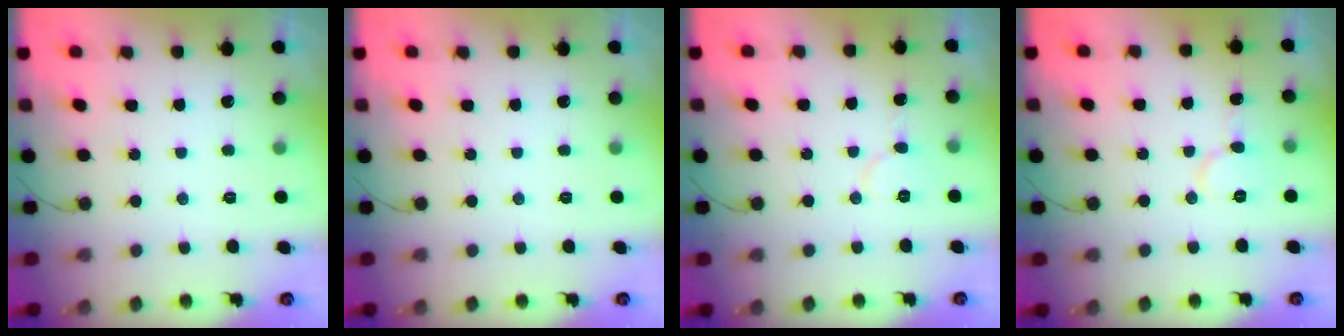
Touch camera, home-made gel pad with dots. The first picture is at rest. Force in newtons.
{"total": 0.0}
{"total": 4.8, "press": 4.7, "slide": 0.4}
{"total": 5.8, "press": 5.8, "slide": 0.4}